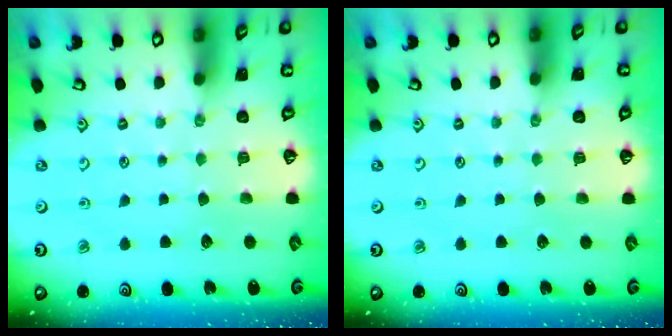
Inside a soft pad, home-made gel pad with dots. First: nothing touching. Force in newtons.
{"total": 0.0}